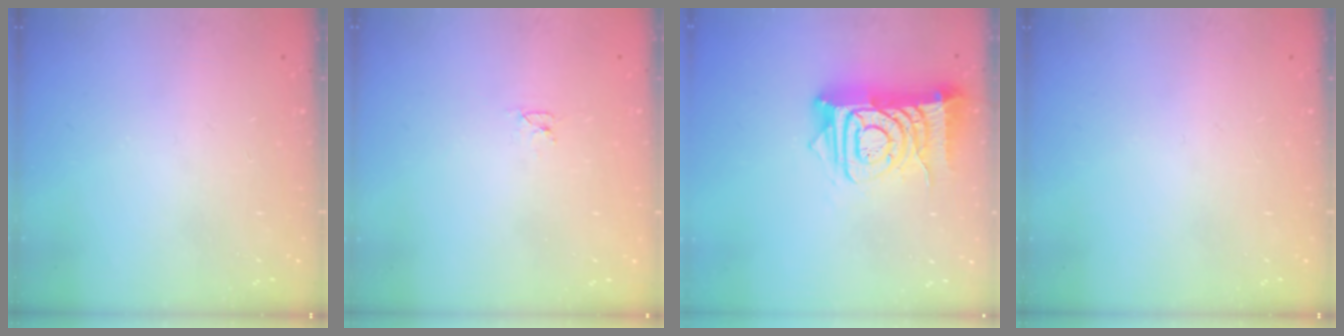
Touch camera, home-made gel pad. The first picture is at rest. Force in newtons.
{"total": 2.6, "press": 2.6, "slide": 0.3}
{"total": 14.5, "press": 14.4, "slide": 1.6}
{"total": 0.0}